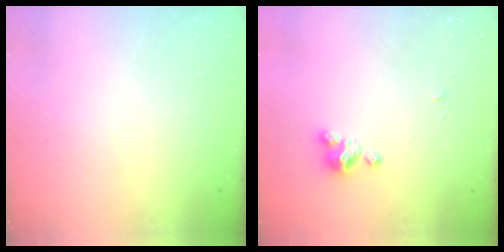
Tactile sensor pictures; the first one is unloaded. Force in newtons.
{"total": 3.2, "press": 3.2, "slide": 0.3}